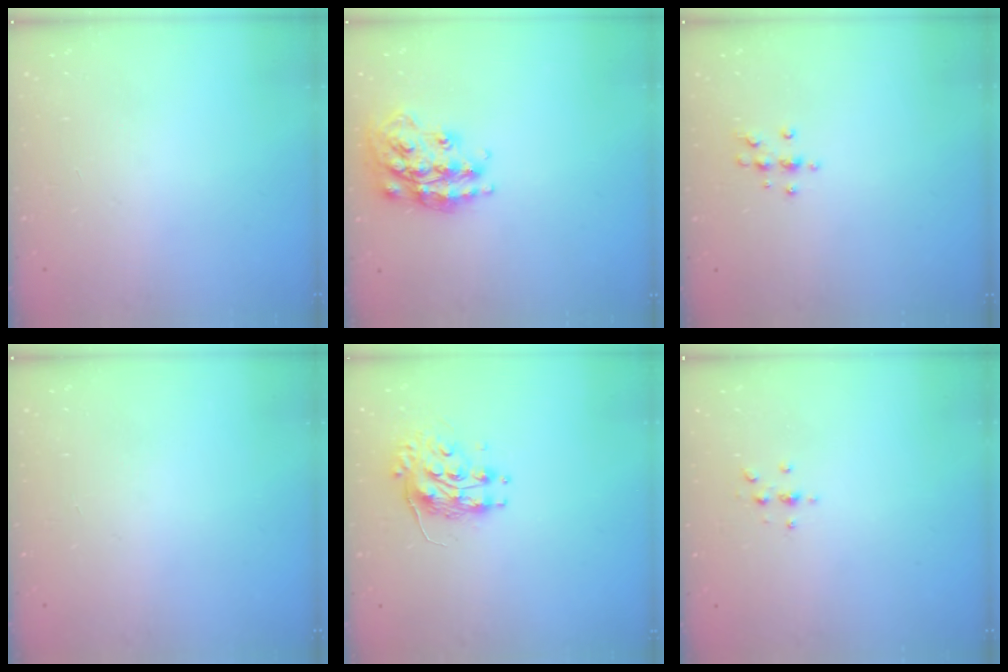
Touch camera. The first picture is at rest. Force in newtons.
{"total": 18.0, "press": 17.9, "slide": 1.1}
{"total": 7.5, "press": 7.4, "slide": 1.3}
{"total": 0.0}
{"total": 8.2, "press": 8.2, "slide": 0.3}
{"total": 2.3, "press": 2.2, "slide": 0.2}